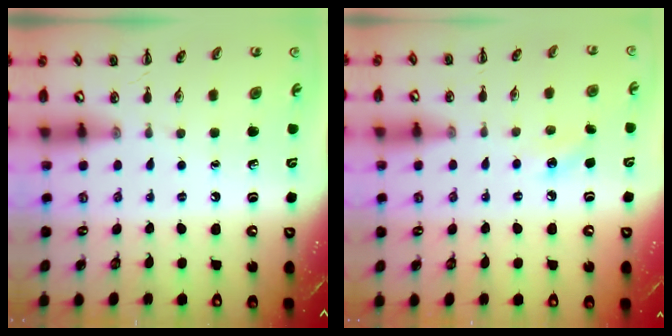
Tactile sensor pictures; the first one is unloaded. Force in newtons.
{"total": 6.8, "press": 6.5, "slide": 2.1}